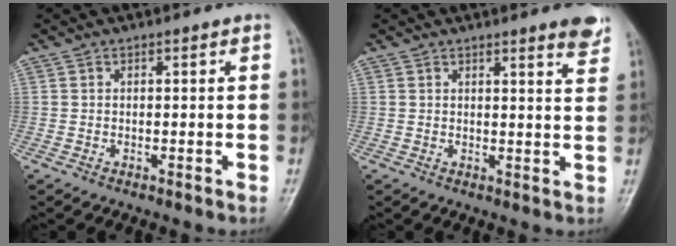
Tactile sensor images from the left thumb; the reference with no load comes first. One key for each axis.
{"total": 4.3, "fx": 3.3, "fy": 0.5, "fz": 2.7, "tx": -0.024, "ty": -0.022, "tz": 0.035}